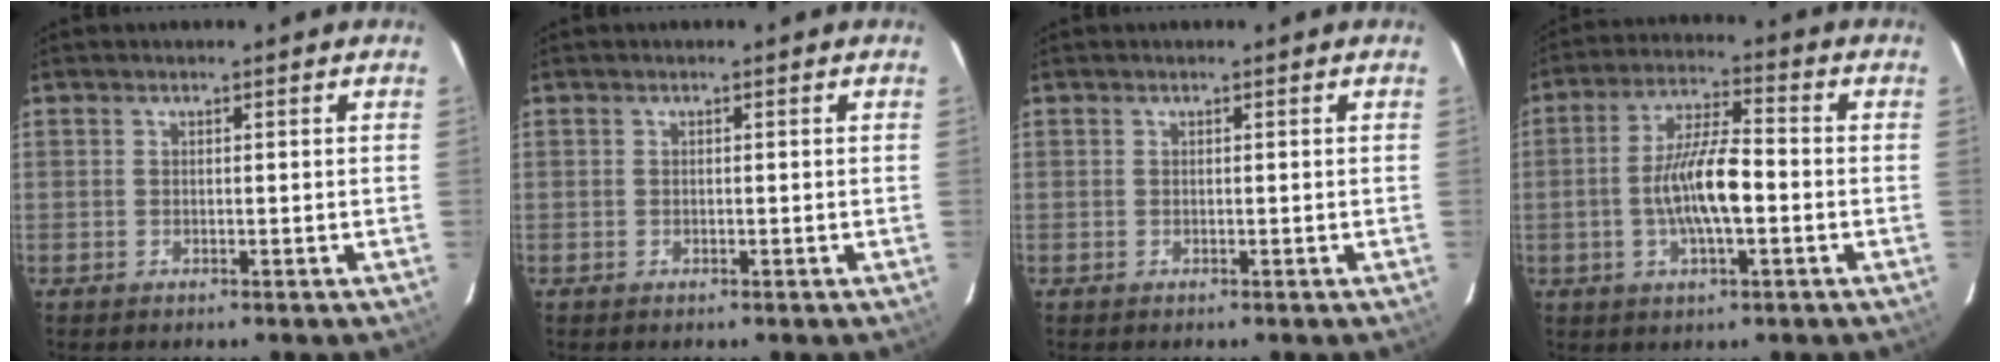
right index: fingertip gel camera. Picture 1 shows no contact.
{"total": 0.0}
{"total": 0.0}
{"total": 11.2, "force": [-2.1, 4.0, 10.2], "torque": [-0.196, 0.010, -0.035]}